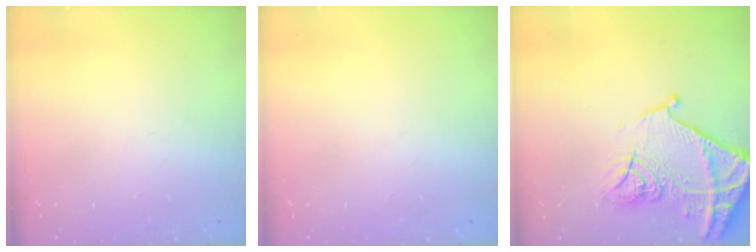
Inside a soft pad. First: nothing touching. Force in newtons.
{"total": 0.0}
{"total": 15.3, "press": 15.3, "slide": 1.6}